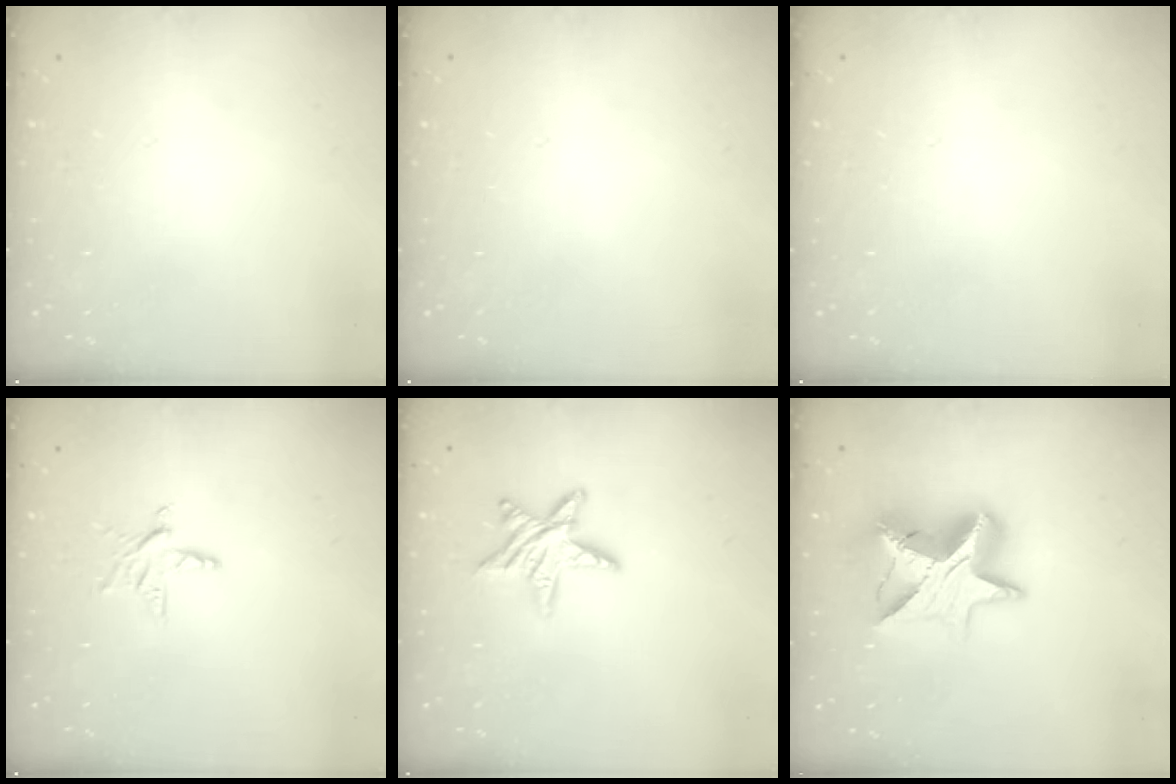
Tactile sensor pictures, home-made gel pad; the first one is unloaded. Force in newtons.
{"total": 0.0}
{"total": 0.0}
{"total": 5.0, "press": 5.0, "slide": 0.3}
{"total": 10.1, "press": 10.1, "slide": 0.5}
{"total": 13.4, "press": 13.3, "slide": 1.0}